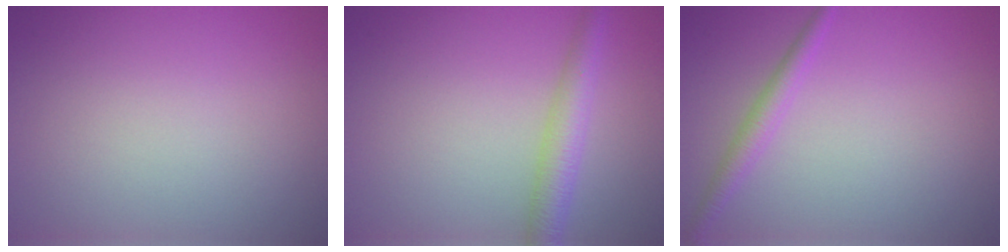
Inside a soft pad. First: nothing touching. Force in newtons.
{"total": 3.2, "press": 3.2, "slide": 0.1}
{"total": 1.8, "press": 1.8, "slide": 0.0}